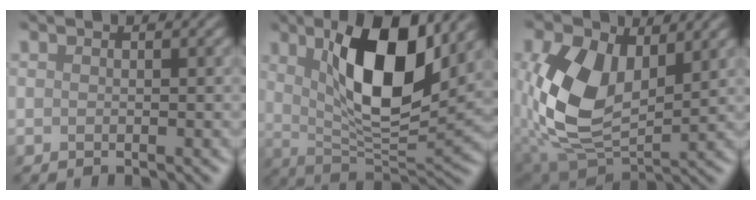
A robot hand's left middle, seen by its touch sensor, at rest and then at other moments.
{"total": 10.0, "force": [3.5, 3.3, 8.8], "torque": [-0.154, -0.012, 0.059]}
{"total": 9.6, "force": [1.0, 6.0, 7.4], "torque": [-0.180, -0.004, 0.017]}